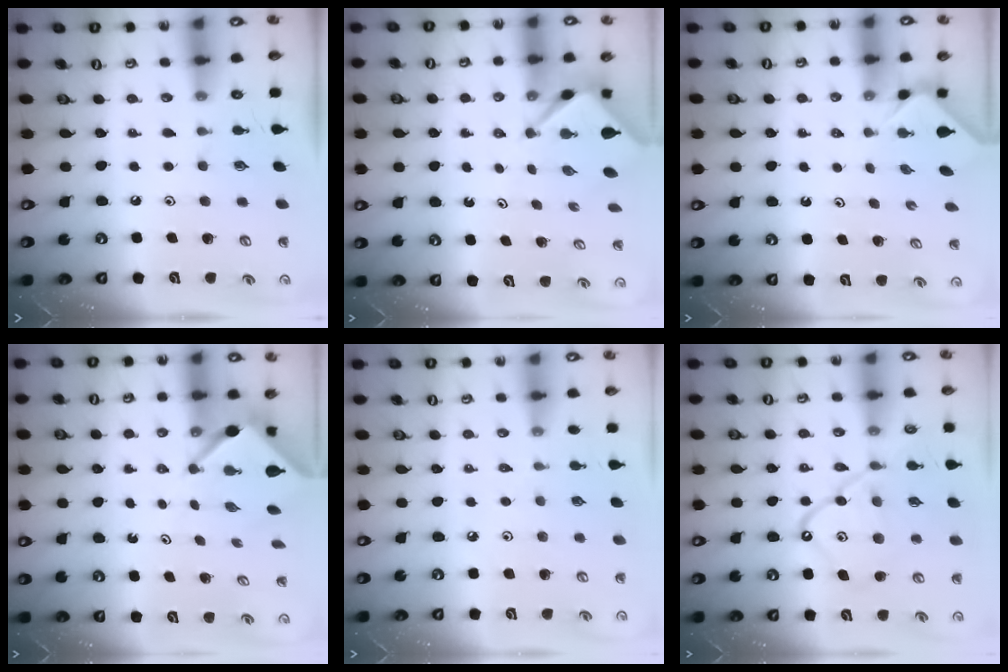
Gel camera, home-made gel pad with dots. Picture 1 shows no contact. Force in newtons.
{"total": 2.5, "press": 2.5, "slide": 0.2}
{"total": 1.3, "press": 1.3, "slide": 0.4}
{"total": 3.7, "press": 3.7, "slide": 0.2}
{"total": 1.1, "press": 1.1, "slide": 0.4}
{"total": 14.5, "press": 14.5, "slide": 1.0}